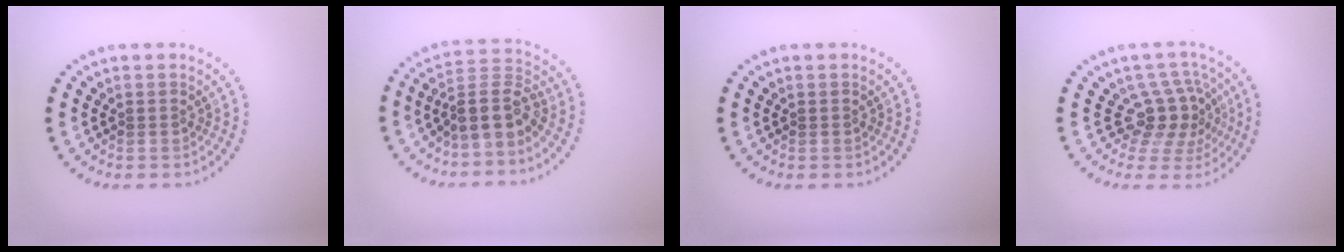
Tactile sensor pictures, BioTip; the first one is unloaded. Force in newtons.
{"total": 3.8, "press": 3.0, "slide": 2.4}
{"total": 0.0}
{"total": 3.7, "press": 2.8, "slide": 2.3}